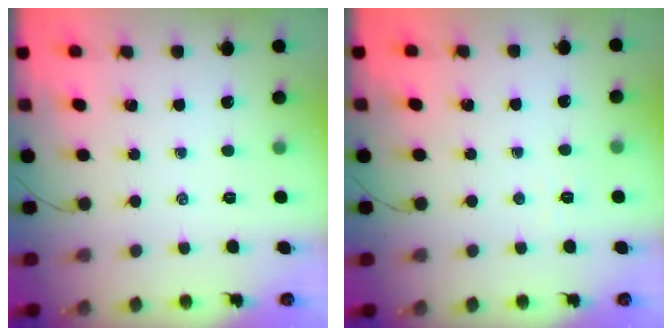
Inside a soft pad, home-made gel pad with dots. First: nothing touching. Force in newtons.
{"total": 2.4, "press": 2.3, "slide": 0.5}